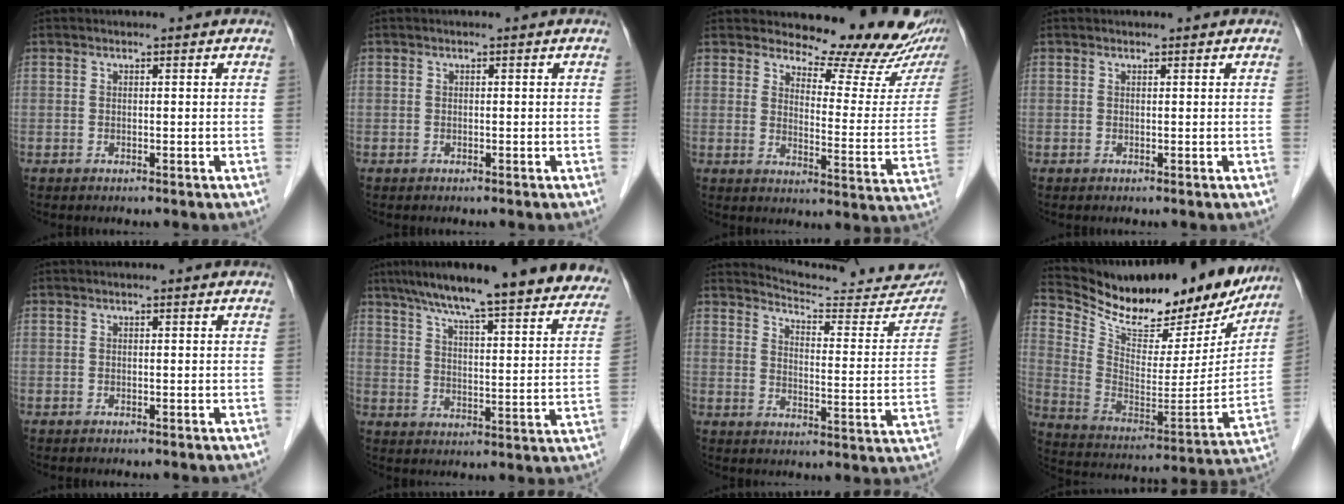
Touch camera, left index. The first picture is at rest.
{"total": 0.0}
{"total": 16.2, "force": [14.9, 2.6, 5.9], "torque": [-0.066, -0.078, 0.167]}
{"total": 0.6, "force": [0.6, 0.2, 0.1], "torque": [-0.008, 0.007, 0.012]}
{"total": 0.0}
{"total": 26.5, "force": [22.8, 3.6, 13.1], "torque": [-0.187, -0.021, 0.287]}
{"total": 19.5, "force": [18.8, 2.3, 4.3], "torque": [-0.051, -0.085, 0.222]}
{"total": 26.4, "force": [23.4, 7.1, 10.1], "torque": [-0.175, -0.038, 0.342]}